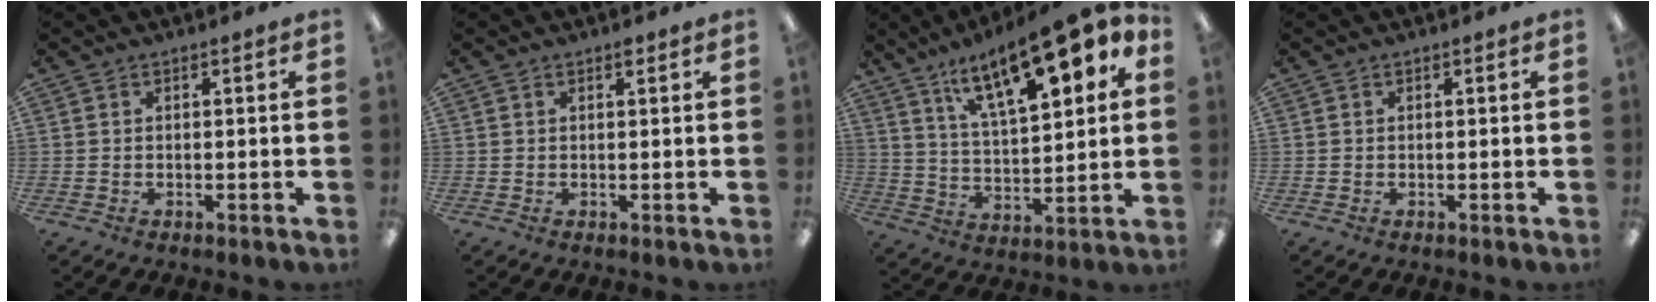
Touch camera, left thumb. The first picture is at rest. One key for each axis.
{"total": 1.0, "fx": 0.7, "fy": 0.3, "fz": 0.6, "tx": -0.006, "ty": -0.002, "tz": 0.011}
{"total": 19.5, "fx": 12.6, "fy": 6.5, "fz": 13.4, "tx": -0.216, "ty": -0.068, "tz": 0.207}
{"total": 0.0}